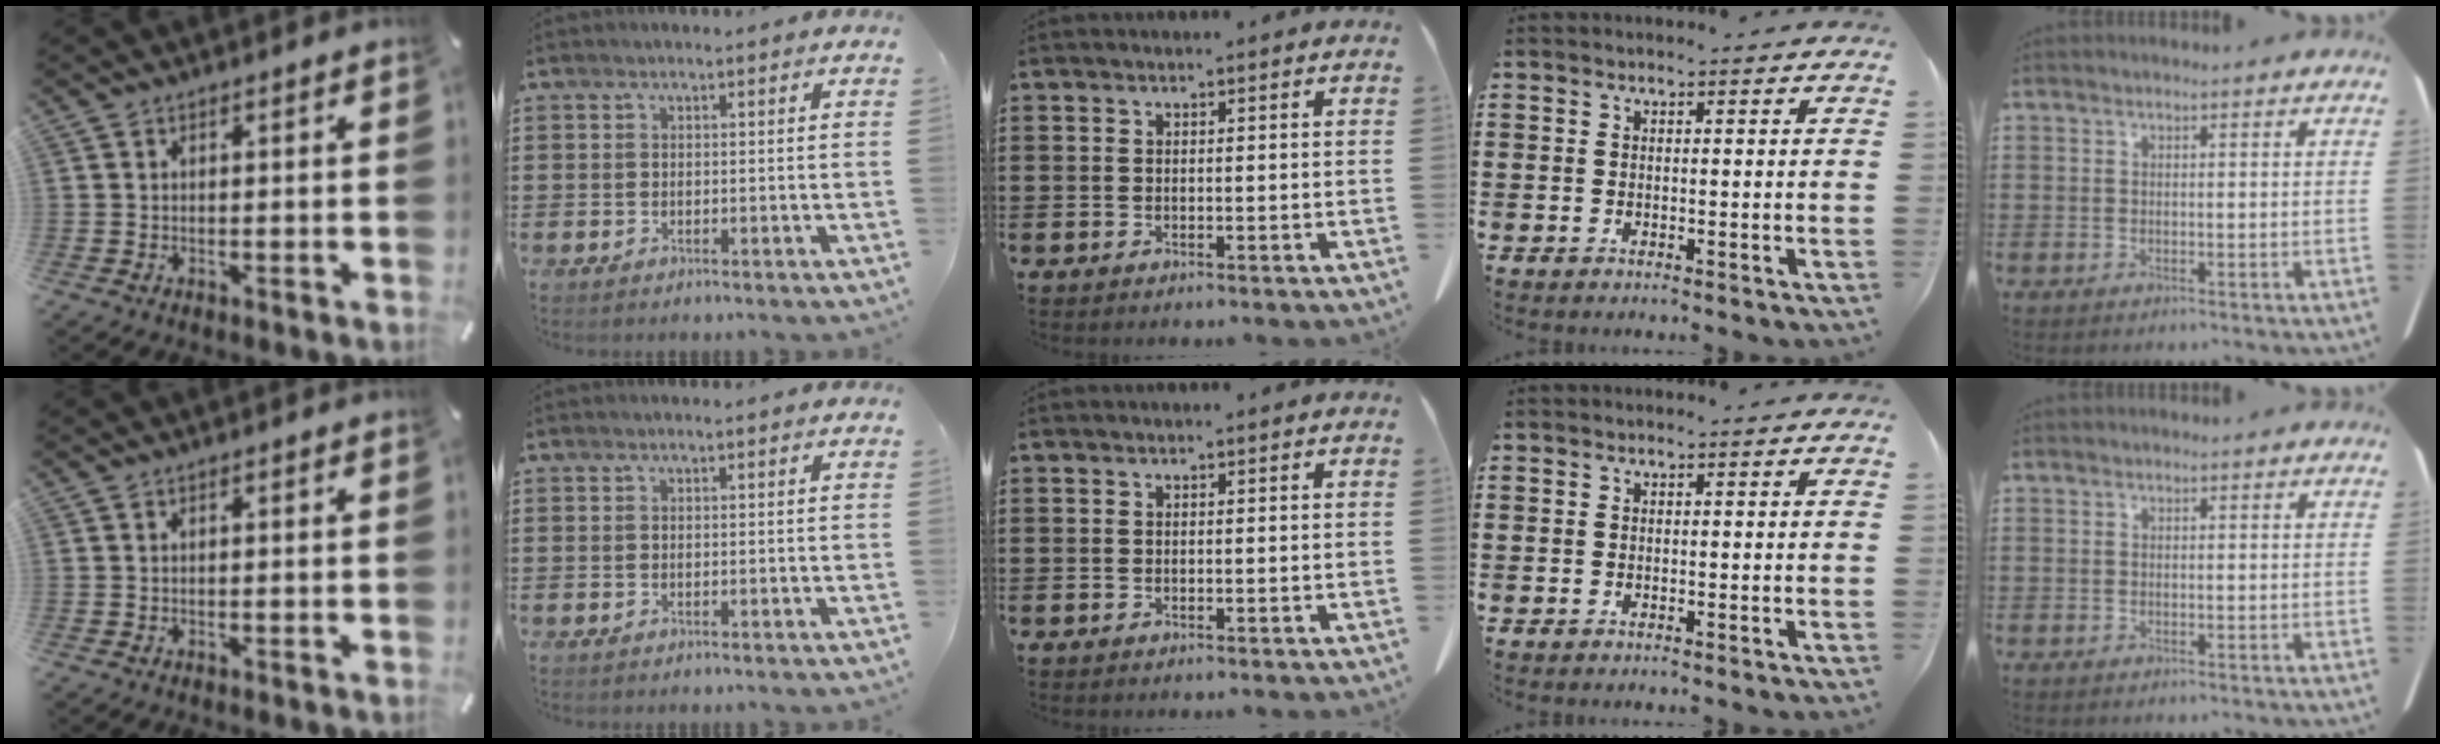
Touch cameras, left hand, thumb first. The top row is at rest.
{}